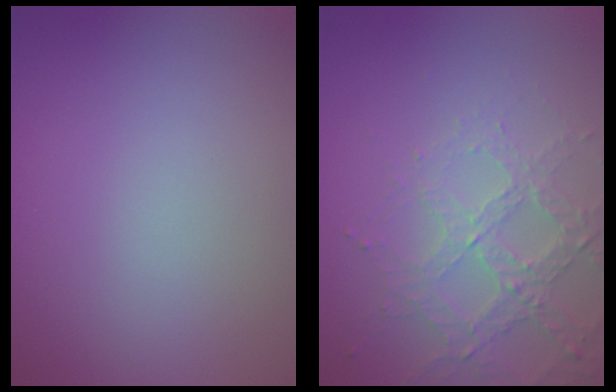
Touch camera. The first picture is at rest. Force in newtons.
{"total": 3.3, "press": 3.2, "slide": 0.6}